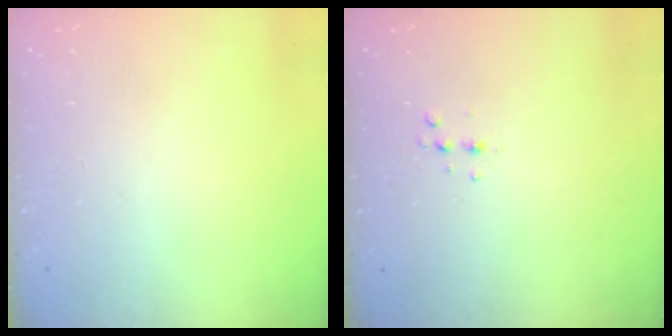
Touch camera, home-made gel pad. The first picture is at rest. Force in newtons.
{"total": 3.9, "press": 3.8, "slide": 1.1}